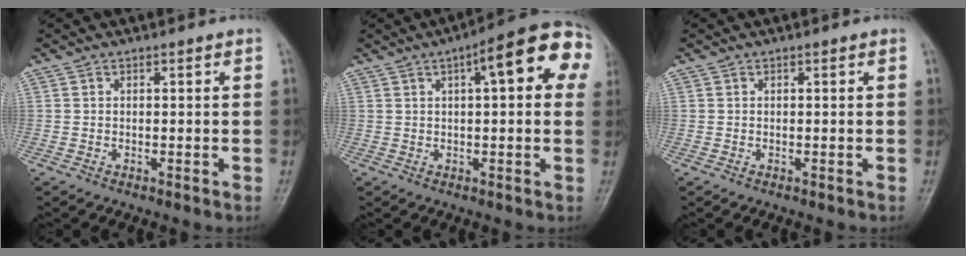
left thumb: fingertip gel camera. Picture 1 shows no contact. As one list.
[{"total": 14.5, "force": [4.7, 4.6, 12.9], "torque": [-0.141, 0.027, 0.049]}, {"total": 0.0}]